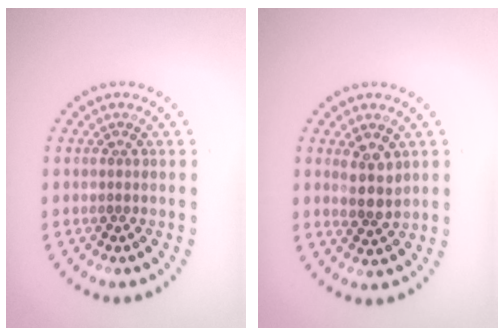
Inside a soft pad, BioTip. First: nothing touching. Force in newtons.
{"total": 2.6, "press": 2.3, "slide": 1.1}